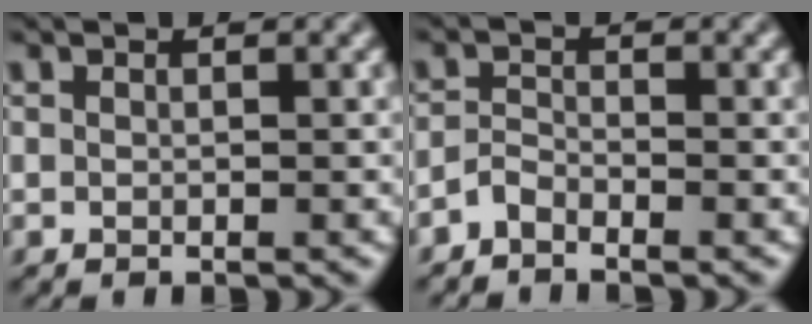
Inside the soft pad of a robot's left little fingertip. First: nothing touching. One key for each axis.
{"total": 1.6, "fx": -1.4, "fy": 0.6, "fz": 0.6, "tx": -0.011, "ty": 0.007, "tz": -0.031}